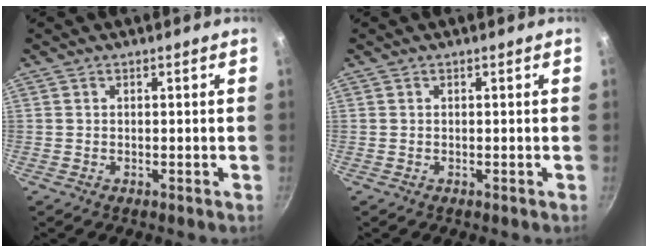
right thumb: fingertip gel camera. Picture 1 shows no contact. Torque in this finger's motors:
{"motor_torque": [-0.06, -0.06, 0.14, 0.02, 0.00]}